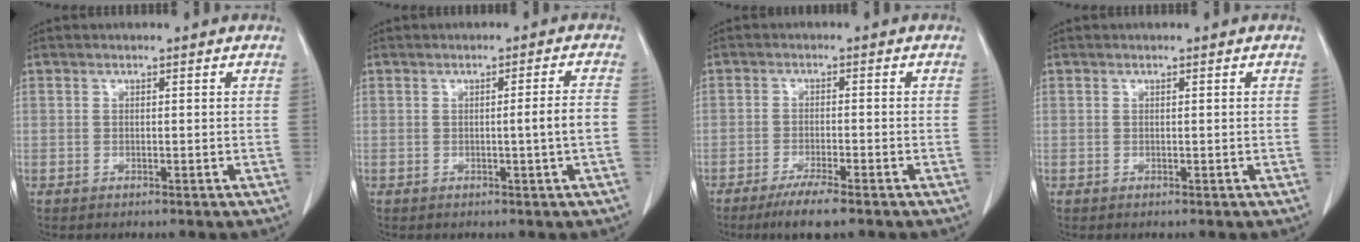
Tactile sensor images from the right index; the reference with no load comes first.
{"total": 3.2, "force": [-0.7, -0.8, 3.1], "torque": [-0.044, -0.002, -0.009]}
{"total": 5.8, "force": [-4.2, 0.3, 4.1], "torque": [-0.070, -0.014, -0.069]}
{"total": 0.0}